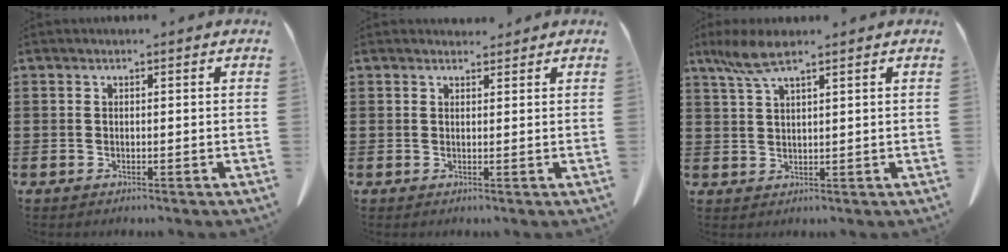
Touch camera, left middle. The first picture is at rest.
{"total": 1.4, "force": [1.3, 0.5, 0.1], "torque": [0.003, -0.001, 0.024]}
{"total": 5.1, "force": [3.3, 1.0, 3.7], "torque": [-0.087, -0.003, 0.058]}